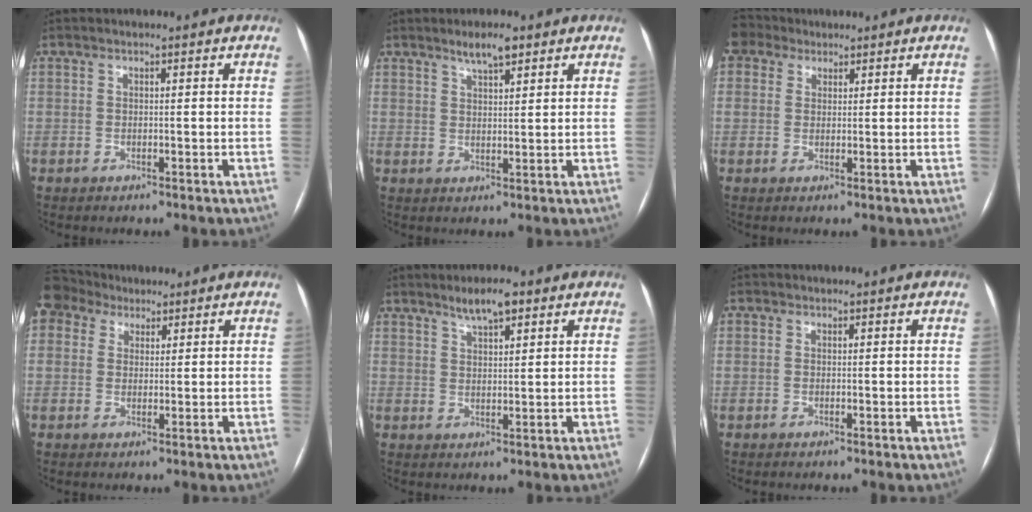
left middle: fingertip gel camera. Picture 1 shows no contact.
{"total": 3.9, "force": [2.8, 0.9, 2.6], "torque": [-0.045, 0.004, 0.048]}
{"total": 3.0, "force": [2.5, 1.6, -0.2], "torque": [-0.005, 0.015, 0.049]}
{"total": 5.0, "force": [3.9, 3.1, 0.6], "torque": [-0.023, 0.028, 0.081]}
{"total": 4.7, "force": [3.3, 1.1, 3.2], "torque": [-0.056, 0.007, 0.055]}
{"total": 1.2, "force": [-0.6, -0.8, -0.6], "torque": [0.008, -0.009, -0.012]}